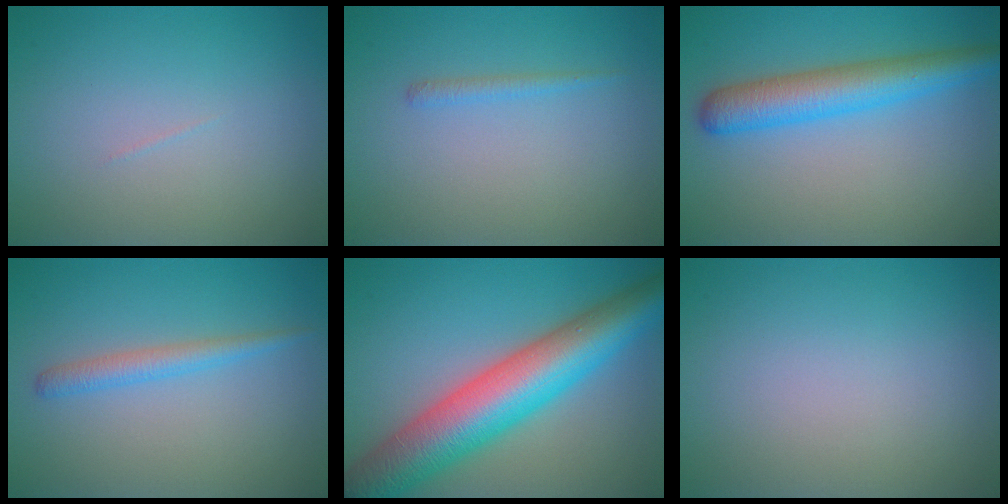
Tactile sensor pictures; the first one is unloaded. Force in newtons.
{"total": 0.9, "press": 0.9, "slide": 0.1}
{"total": 5.4, "press": 5.4, "slide": 0.1}
{"total": 2.0, "press": 2.0, "slide": 0.0}
{"total": 11.0, "press": 10.9, "slide": 0.3}
{"total": 0.0}